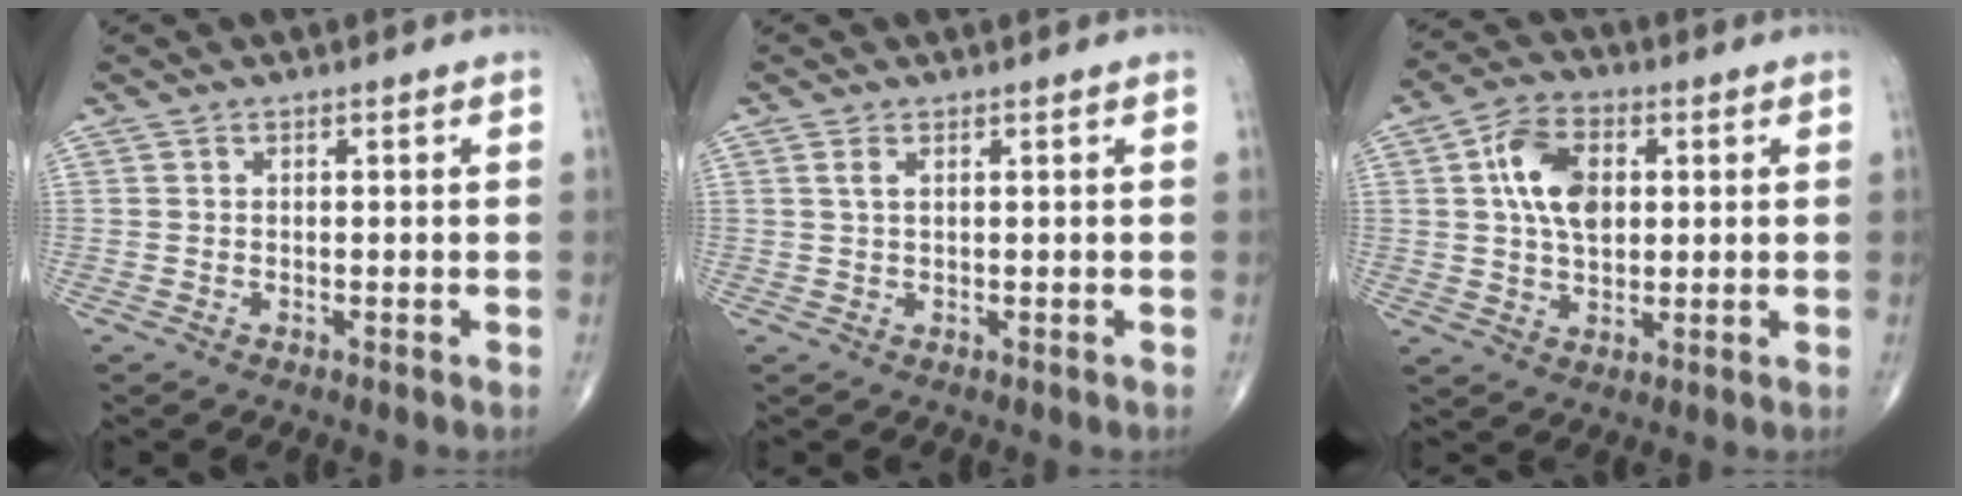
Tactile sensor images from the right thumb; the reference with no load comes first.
{"total": 1.4, "force": [0.7, 0.4, 1.2], "torque": [-0.030, 0.003, 0.016]}
{"total": 10.3, "force": [2.1, 6.4, 7.8], "torque": [-0.129, 0.003, 0.035]}